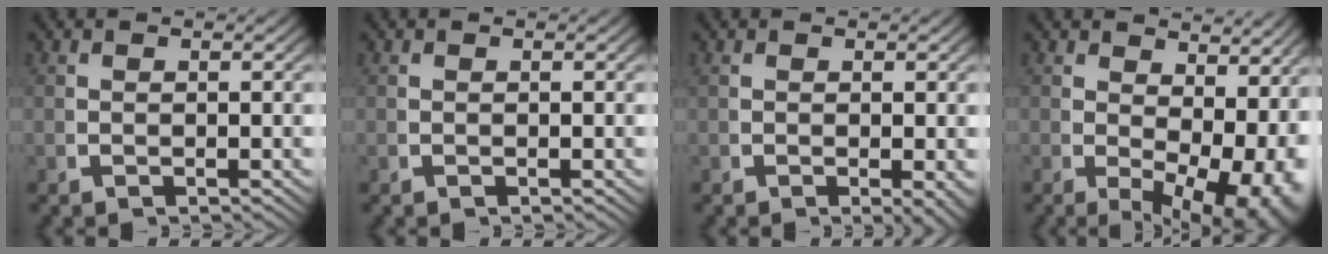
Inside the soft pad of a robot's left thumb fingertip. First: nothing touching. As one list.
[{"total": 0.0}, {"total": 1.6, "force": [-0.2, 0.3, 1.6], "torque": [-0.022, -0.008, 0.003]}, {"total": 8.1, "force": [-0.4, 4.9, 6.4], "torque": [-0.098, -0.043, 0.018]}]